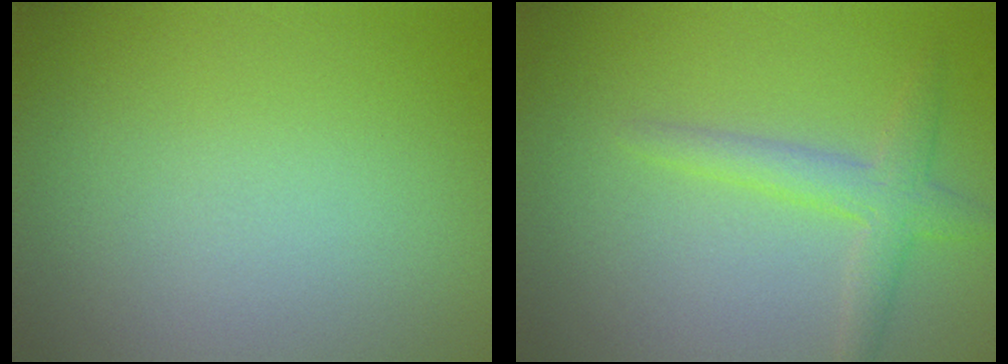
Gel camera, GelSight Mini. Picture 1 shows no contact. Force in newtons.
{"total": 2.7, "press": 2.7, "slide": 0.1}